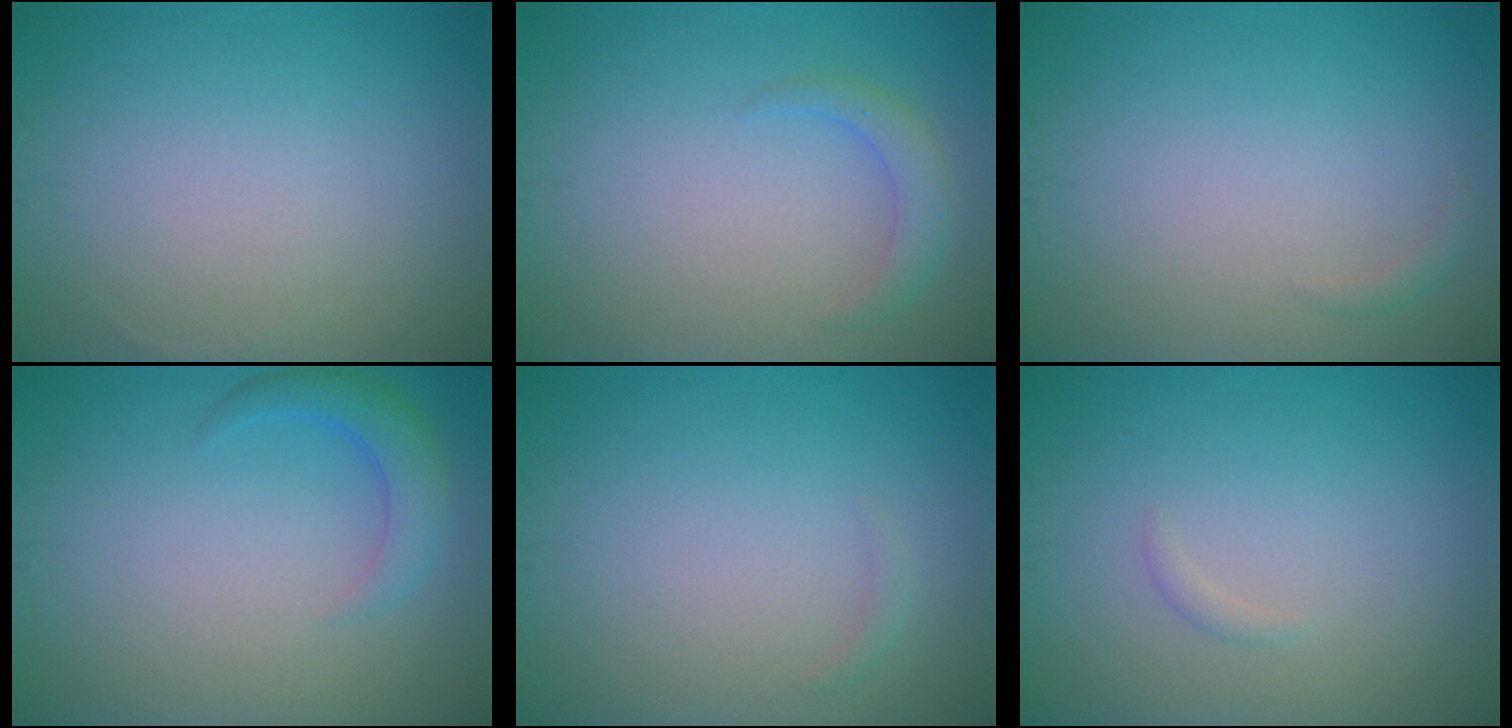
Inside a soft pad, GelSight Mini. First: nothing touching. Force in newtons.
{"total": 1.9, "press": 1.9, "slide": 0.0}
{"total": 0.6, "press": 0.6, "slide": 0.1}
{"total": 2.7, "press": 2.6, "slide": 0.3}
{"total": 0.5, "press": 0.5, "slide": 0.0}
{"total": 0.6, "press": 0.6, "slide": 0.0}